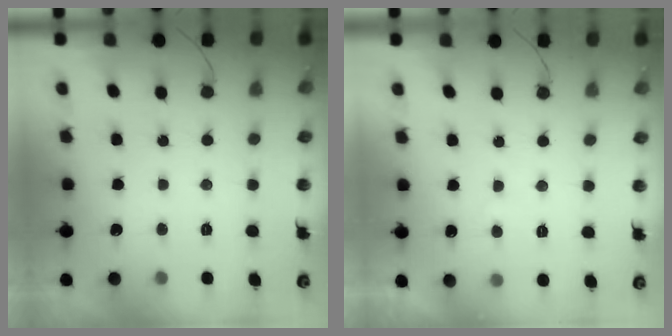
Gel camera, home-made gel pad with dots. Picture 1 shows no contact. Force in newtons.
{"total": 1.3, "press": 1.2, "slide": 0.5}